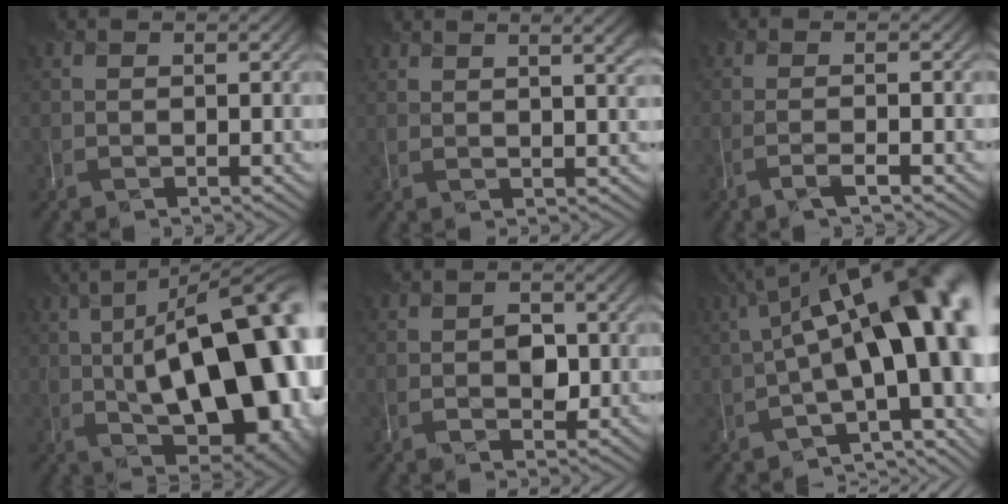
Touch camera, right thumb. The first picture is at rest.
{"total": 4.5, "force": [3.0, 1.3, 3.2], "torque": [-0.034, 0.018, 0.035]}
{"total": 1.8, "force": [-1.1, 0.2, 1.5], "torque": [-0.015, 0.011, -0.034]}
{"total": 19.6, "force": [-0.3, 8.8, 17.5], "torque": [-0.239, 0.023, -0.009]}
{"total": 2.0, "force": [-0.4, 1.3, 1.4], "torque": [-0.018, 0.007, -0.004]}
{"total": 20.3, "force": [0.4, 8.4, 18.4], "torque": [-0.217, 0.022, 0.014]}